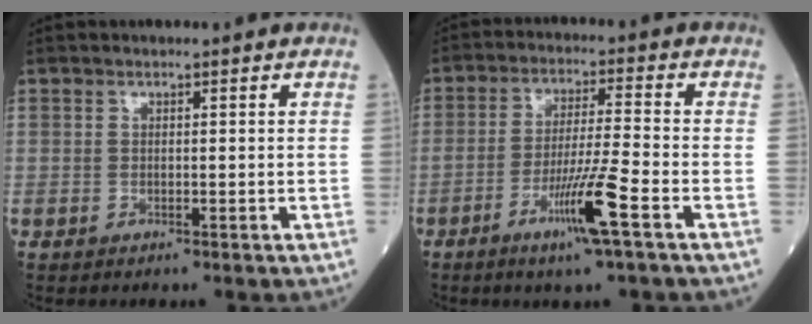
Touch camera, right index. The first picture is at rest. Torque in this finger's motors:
{"motor_torque": [1.35, -0.58, 0.77, 0.21]}